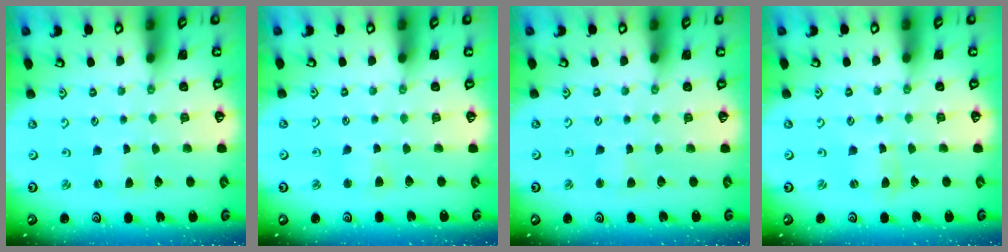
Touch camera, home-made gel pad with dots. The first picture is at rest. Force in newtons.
{"total": 2.9, "press": 2.9, "slide": 0.3}
{"total": 2.1, "press": 2.1, "slide": 0.2}
{"total": 1.2, "press": 1.2, "slide": 0.3}